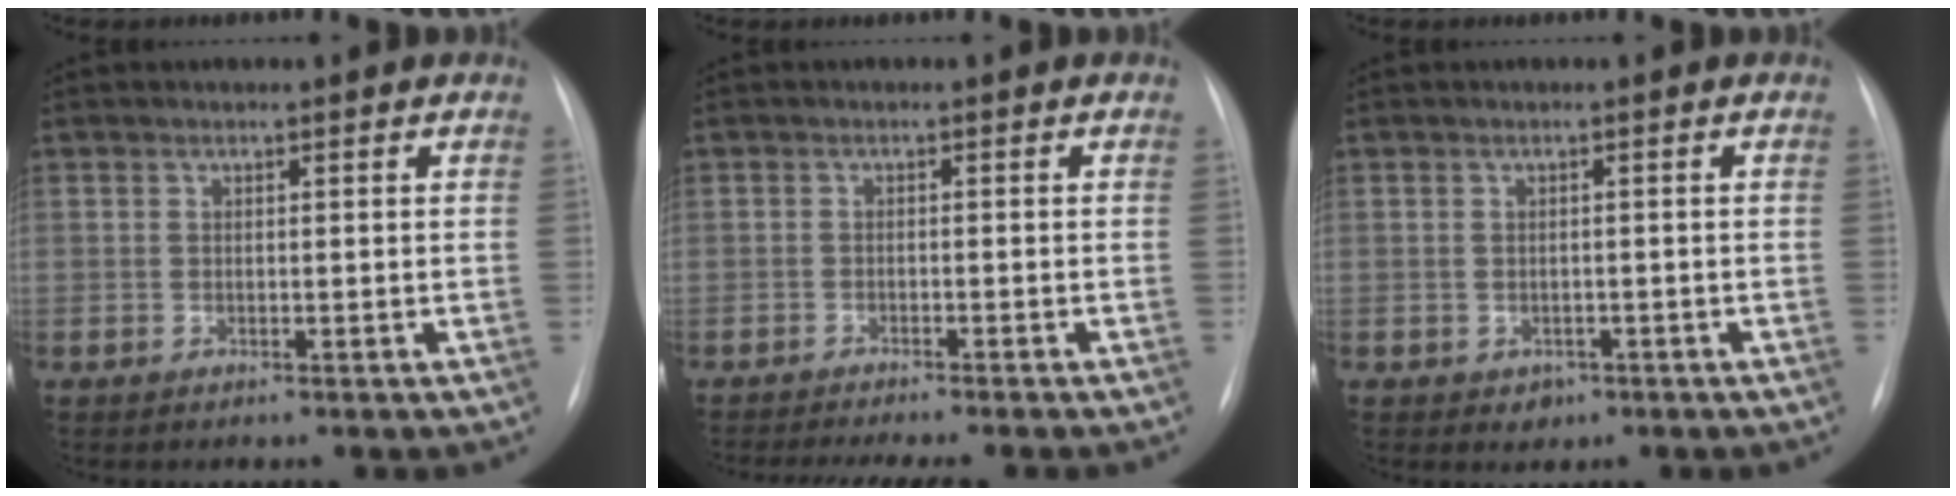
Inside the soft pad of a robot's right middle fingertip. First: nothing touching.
{"total": 9.9, "force": [-8.7, 0.5, 4.7], "torque": [-0.053, -0.013, -0.120]}
{"total": 1.8, "force": [-0.8, 1.5, 0.6], "torque": [-0.005, 0.004, -0.004]}